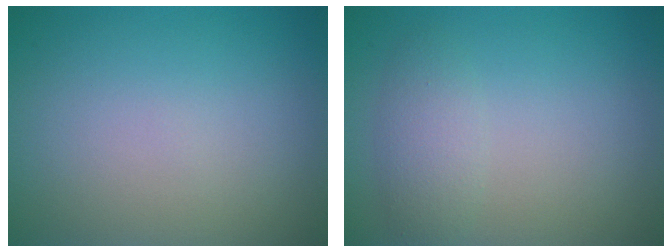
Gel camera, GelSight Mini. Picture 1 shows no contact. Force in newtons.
{"total": 2.1, "press": 2.1, "slide": 0.2}